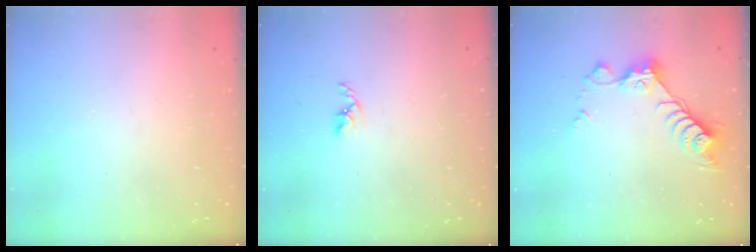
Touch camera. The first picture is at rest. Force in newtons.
{"total": 2.5, "press": 2.5, "slide": 0.4}
{"total": 8.7, "press": 8.7, "slide": 0.5}